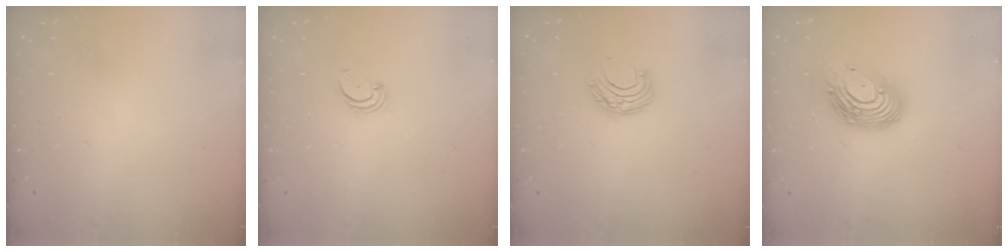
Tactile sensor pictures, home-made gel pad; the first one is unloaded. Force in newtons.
{"total": 2.2, "press": 2.2, "slide": 0.2}
{"total": 6.4, "press": 6.3, "slide": 0.6}
{"total": 13.7, "press": 13.7, "slide": 0.9}